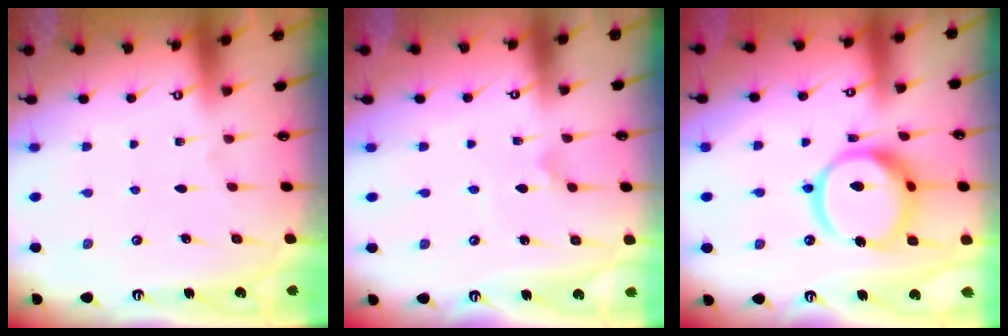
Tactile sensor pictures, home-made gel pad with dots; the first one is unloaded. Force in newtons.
{"total": 2.5, "press": 2.5, "slide": 0.3}
{"total": 18.1, "press": 18.0, "slide": 1.9}